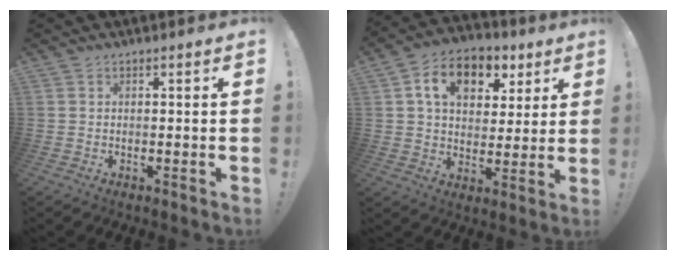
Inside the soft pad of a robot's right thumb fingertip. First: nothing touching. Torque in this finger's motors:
{"motor_torque": [1.01, 1.03, 0.15, 0.14, 0.19]}